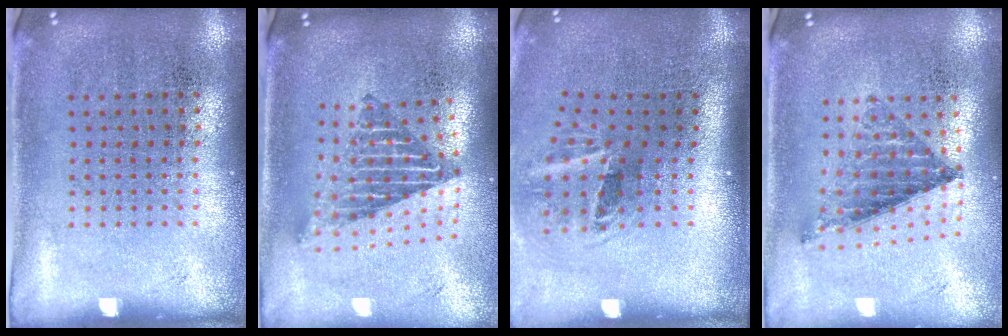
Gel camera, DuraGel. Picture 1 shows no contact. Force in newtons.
{"total": 2.2, "press": 1.6, "slide": 1.4}
{"total": 2.0, "press": 1.2, "slide": 1.6}
{"total": 0.8, "press": 0.8, "slide": 0.2}